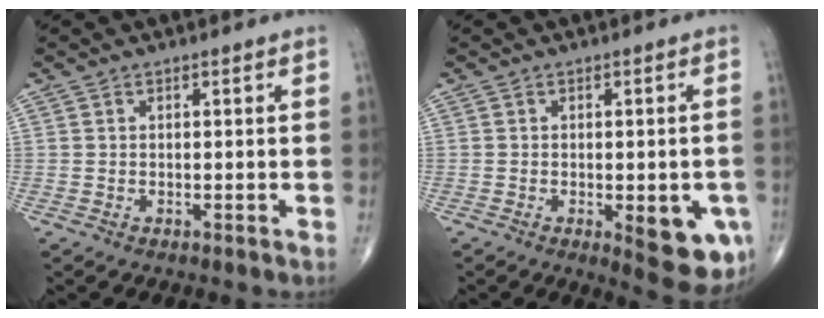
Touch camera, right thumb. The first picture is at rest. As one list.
[{"total": 10.4, "force": [-3.1, 3.8, 9.1], "torque": [-0.090, -0.011, -0.028]}]